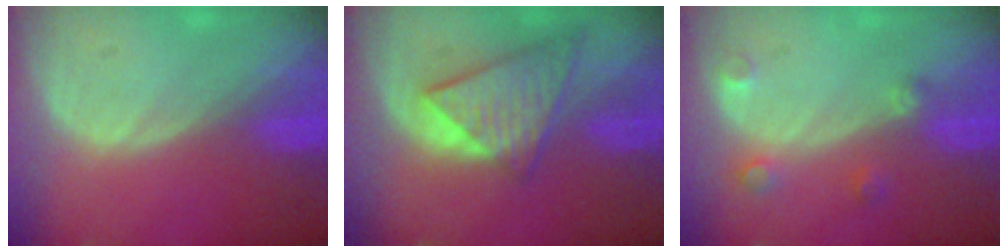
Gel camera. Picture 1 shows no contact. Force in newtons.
{"total": 9.0, "press": 7.8, "slide": 4.4}
{"total": 2.6, "press": 2.6, "slide": 0.4}